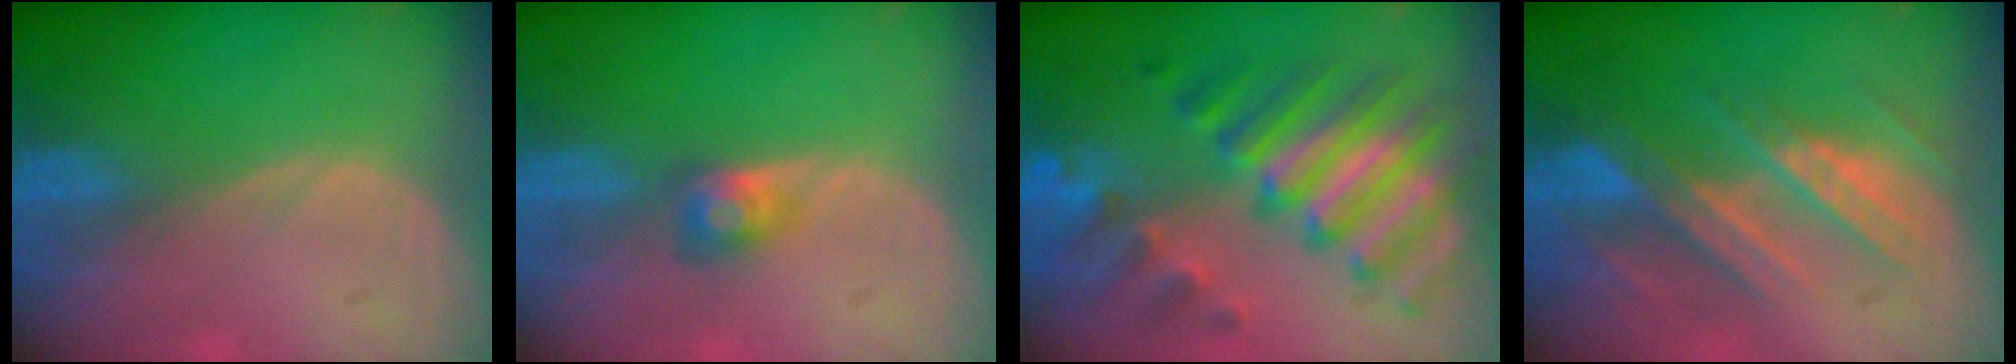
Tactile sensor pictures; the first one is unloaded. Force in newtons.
{"total": 2.6, "press": 2.5, "slide": 0.7}
{"total": 11.4, "press": 11.3, "slide": 1.3}
{"total": 8.9, "press": 7.8, "slide": 4.4}